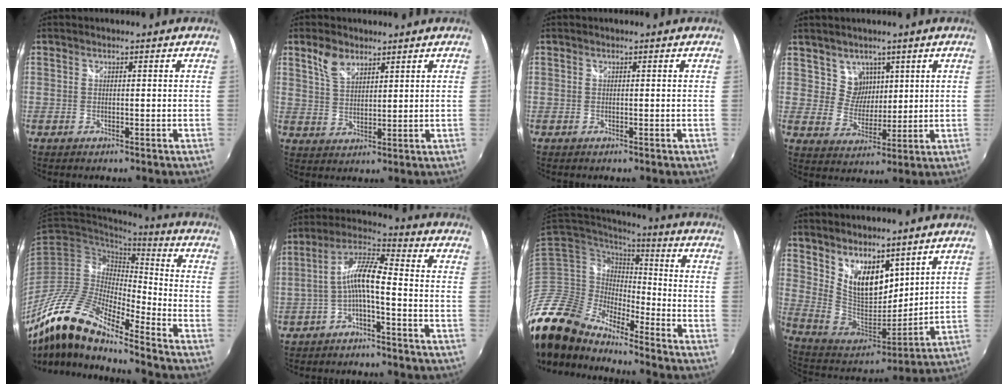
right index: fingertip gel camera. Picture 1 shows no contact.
{"total": 5.3, "force": [3.5, 2.8, 2.8], "torque": [-0.052, 0.008, 0.070]}
{"total": 0.0}
{"total": 5.6, "force": [3.1, 4.7, 0.6], "torque": [-0.005, 0.005, 0.060]}
{"total": 16.6, "force": [-12.3, 3.8, 10.5], "torque": [-0.197, -0.018, -0.248]}
{"total": 8.2, "force": [-2.8, 1.7, 7.5], "torque": [-0.173, 0.020, -0.053]}
{"total": 19.1, "force": [-16.0, 6.5, 8.1], "torque": [-0.177, -0.020, -0.321]}
{"total": 14.5, "force": [8.8, 7.6, 8.7], "torque": [-0.156, -0.003, 0.175]}